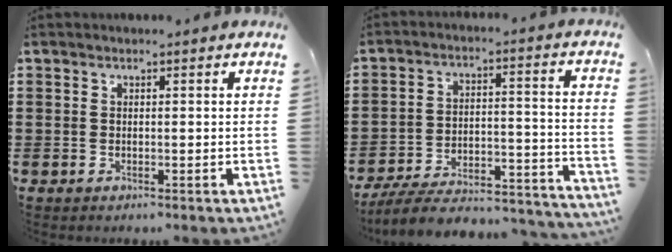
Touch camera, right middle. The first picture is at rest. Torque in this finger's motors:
{"motor_torque": [0.31, -0.28, 0.45, 0.08]}